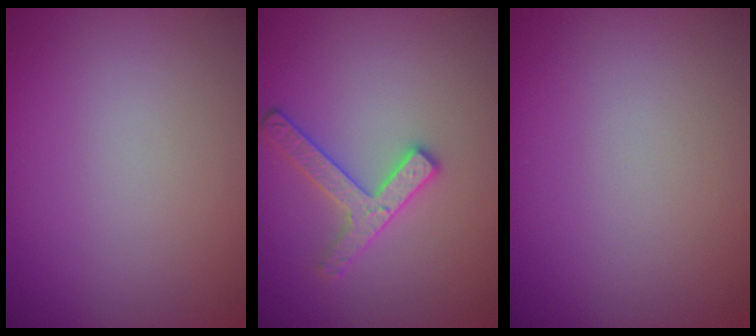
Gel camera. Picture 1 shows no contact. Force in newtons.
{"total": 2.6, "press": 2.5, "slide": 0.4}
{"total": 0.0}